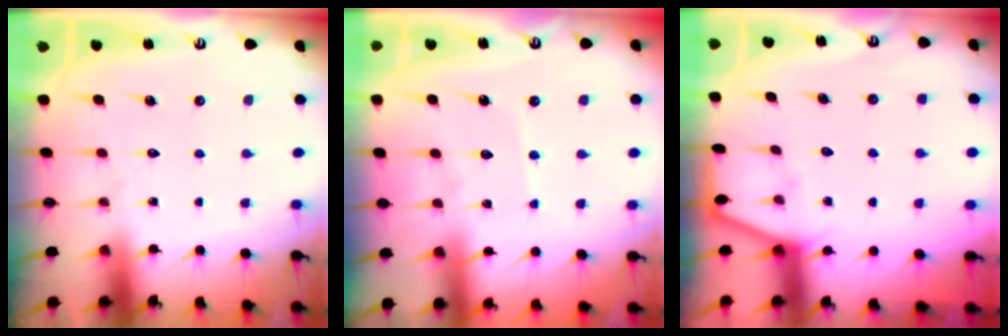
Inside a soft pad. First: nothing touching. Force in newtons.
{"total": 3.3, "press": 3.3, "slide": 0.2}
{"total": 2.5, "press": 2.4, "slide": 0.4}